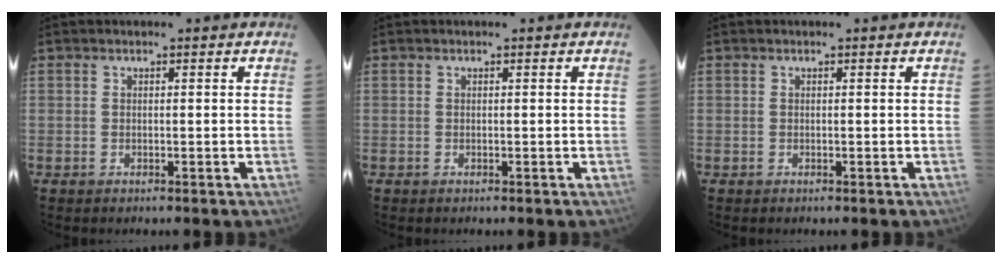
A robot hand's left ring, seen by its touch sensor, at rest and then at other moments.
{"total": 0.0}
{"total": 0.0}